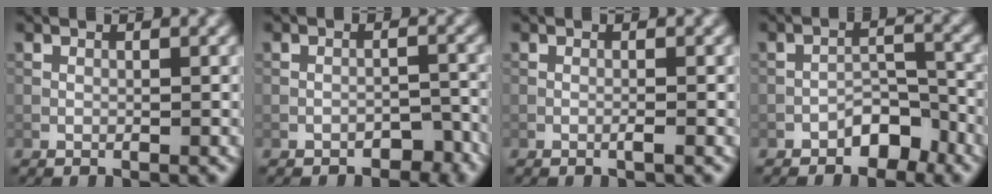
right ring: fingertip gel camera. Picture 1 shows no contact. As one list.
[{"total": 2.0, "force": [-1.6, 1.0, 0.8], "torque": [-0.006, 0.008, -0.023]}, {"total": 0.5, "force": [-0.2, -0.1, 0.5], "torque": [-0.009, -0.001, -0.008]}, {"total": 3.2, "force": [-2.3, 1.6, 1.6], "torque": [-0.018, 0.015, -0.038]}]